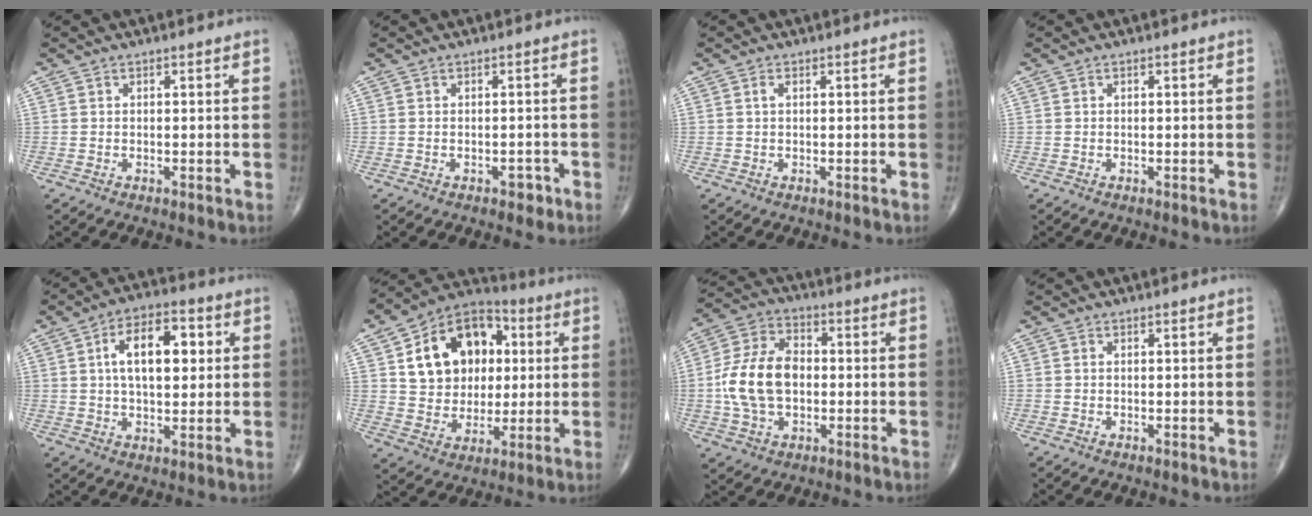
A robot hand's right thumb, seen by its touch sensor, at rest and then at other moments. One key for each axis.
{"total": 2.0, "fx": -1.1, "fy": 1.1, "fz": 1.1, "tx": -0.011, "ty": 0.008, "tz": -0.013}
{"total": 0.9, "fx": 0.2, "fy": 0.4, "fz": 0.7, "tx": -0.014, "ty": 0.001, "tz": 0.002}
{"total": 0.0}
{"total": 10.8, "fx": 2.1, "fy": 5.8, "fz": 8.9, "tx": -0.118, "ty": 0.009, "tz": 0.030}
{"total": 18.4, "fx": 4.3, "fy": 13.8, "fz": 11.3, "tx": -0.144, "ty": 0.007, "tz": 0.072}
{"total": 13.7, "fx": -0.9, "fy": 9.1, "fz": 10.2, "tx": -0.190, "ty": 0.025, "tz": -0.018}
{"total": 0.0}